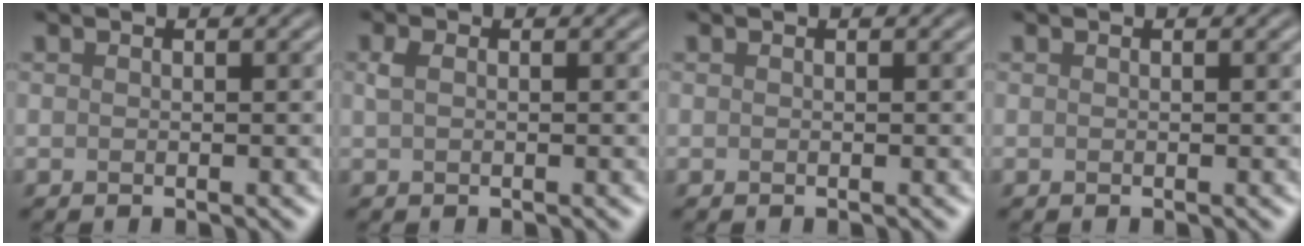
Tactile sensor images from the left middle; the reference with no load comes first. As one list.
[{"total": 1.1, "force": [0.3, 0.7, 0.8], "torque": [-0.020, 0.003, 0.003]}, {"total": 0.0}, {"total": 0.0}]